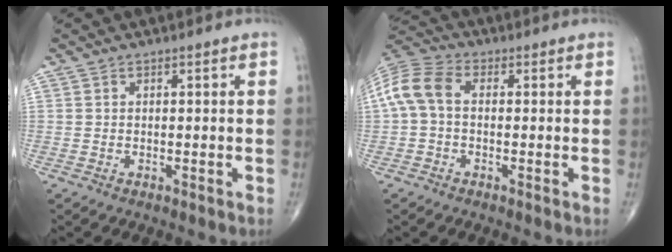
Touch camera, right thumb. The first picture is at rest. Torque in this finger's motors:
{"motor_torque": [-0.22, 0.72, 0.44, -0.40, 0.09]}